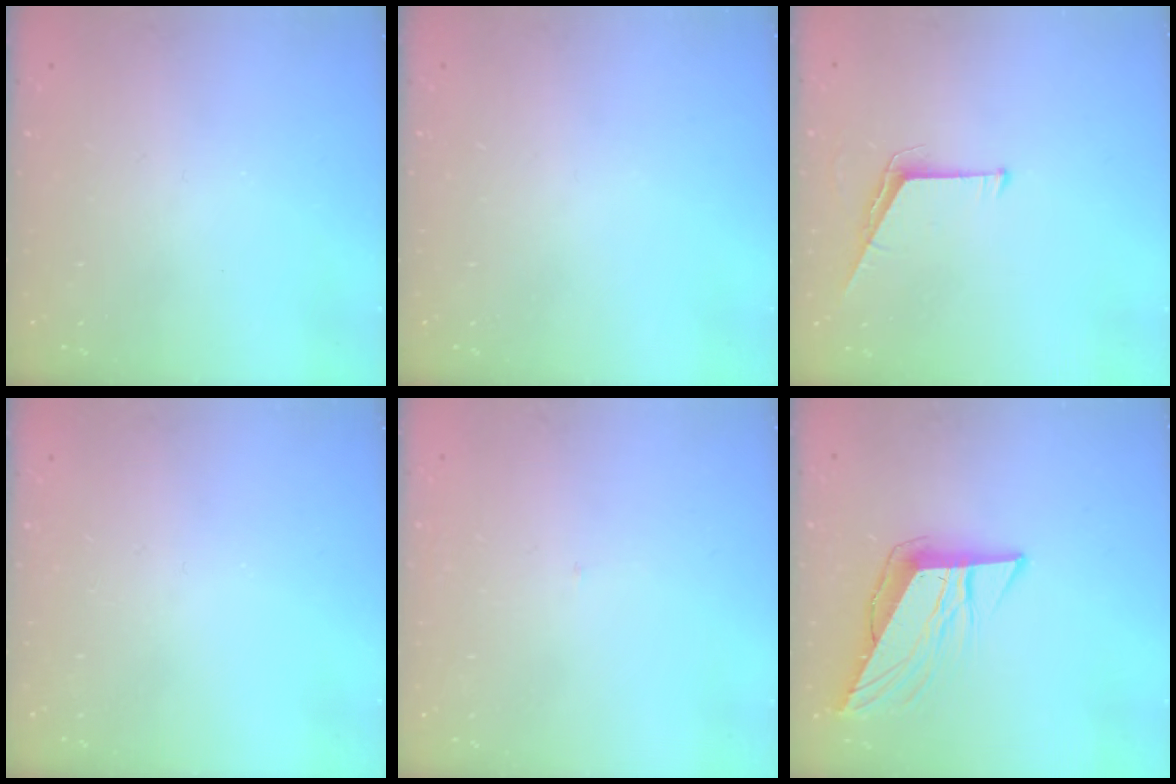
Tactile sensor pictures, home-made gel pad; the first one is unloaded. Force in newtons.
{"total": 0.0}
{"total": 5.6, "press": 5.6, "slide": 0.5}
{"total": 0.0}
{"total": 2.1, "press": 2.1, "slide": 0.1}
{"total": 9.9, "press": 9.9, "slide": 0.8}